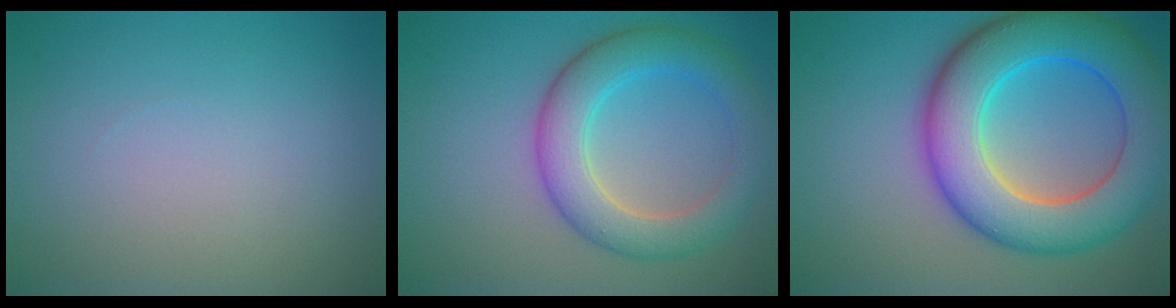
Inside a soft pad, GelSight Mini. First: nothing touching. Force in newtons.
{"total": 5.8, "press": 5.8, "slide": 0.1}
{"total": 11.1, "press": 11.1, "slide": 0.5}